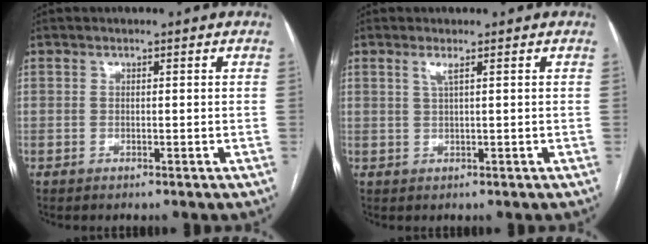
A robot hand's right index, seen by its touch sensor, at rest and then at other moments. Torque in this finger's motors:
{"motor_torque": [0.22, 0.28, 0.14, 0.04]}